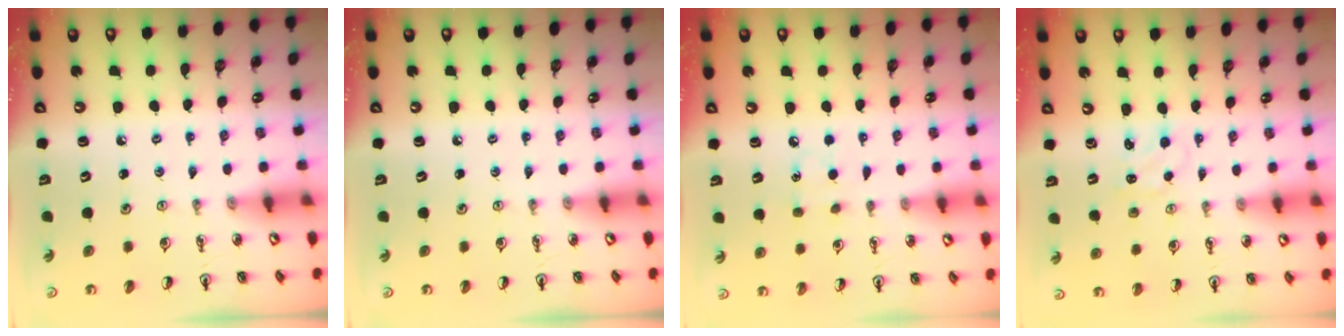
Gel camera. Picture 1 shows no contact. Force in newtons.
{"total": 0.0}
{"total": 6.8, "press": 6.8, "slide": 0.7}
{"total": 1.5, "press": 1.5, "slide": 0.2}